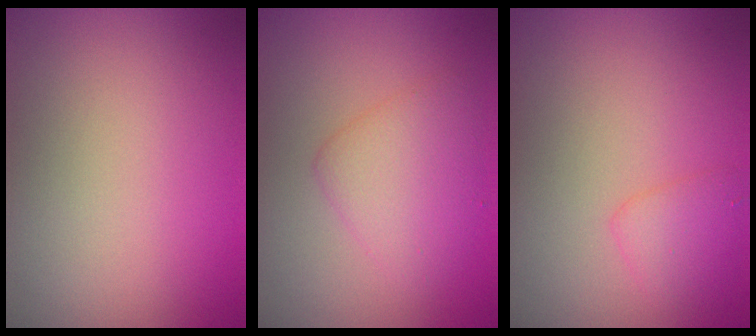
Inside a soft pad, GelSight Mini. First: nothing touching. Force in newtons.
{"total": 3.1, "press": 3.1, "slide": 0.1}
{"total": 1.8, "press": 1.8, "slide": 0.2}